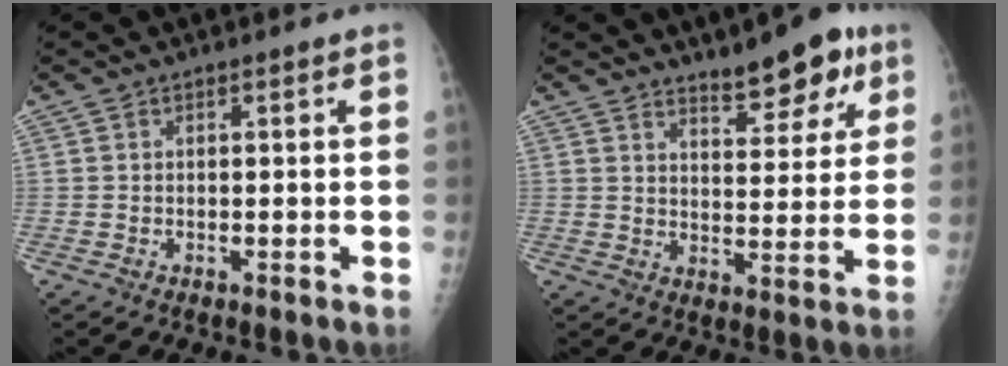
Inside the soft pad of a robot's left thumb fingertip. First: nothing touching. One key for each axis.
{"total": 9.9, "fx": 6.8, "fy": 3.7, "fz": 6.3, "tx": -0.057, "ty": -0.037, "tz": 0.100}